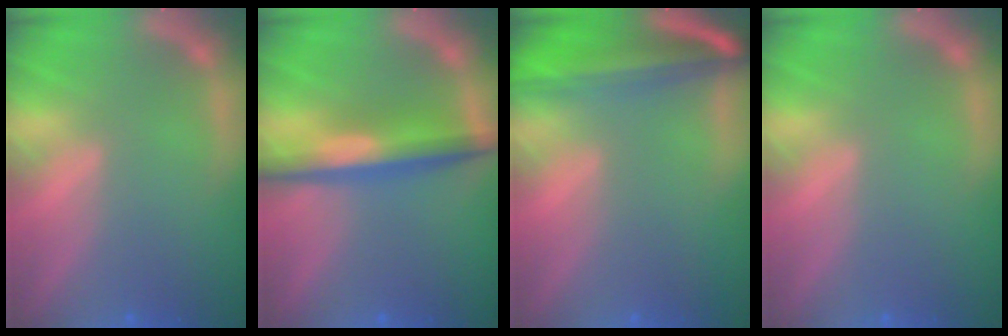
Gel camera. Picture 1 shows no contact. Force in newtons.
{"total": 5.5}
{"total": 9.5}
{"total": 0.0}